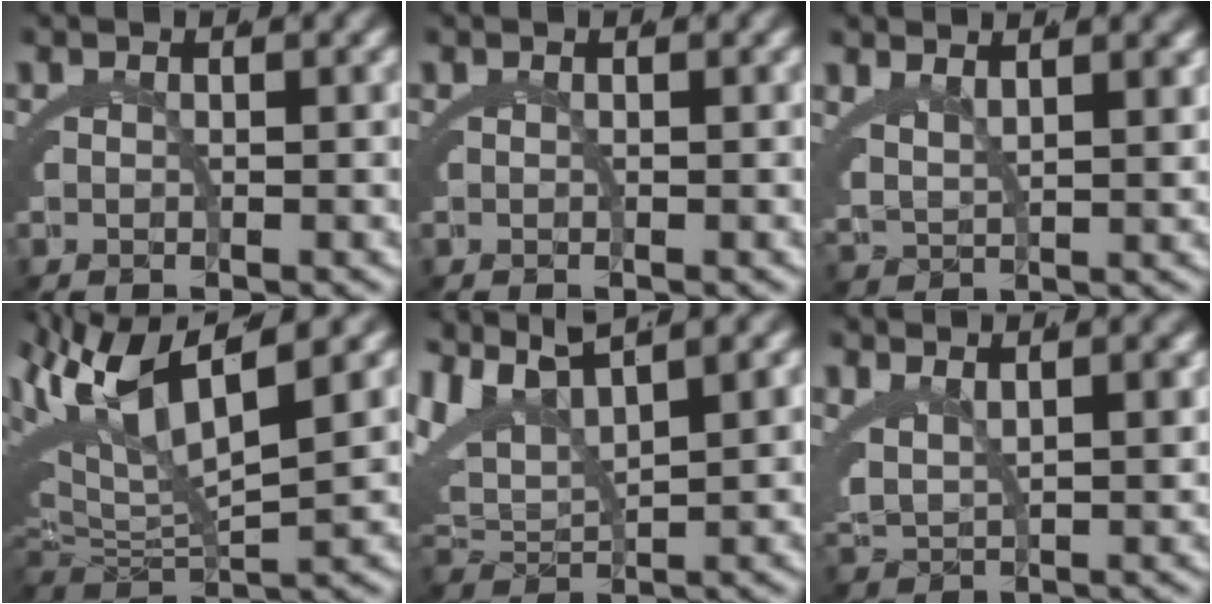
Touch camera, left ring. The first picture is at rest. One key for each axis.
{"total": 0.0}
{"total": 3.3, "fx": 2.4, "fy": 1.5, "fz": 1.7, "tx": -0.045, "ty": -0.013, "tz": 0.054}
{"total": 10.5, "fx": 4.4, "fy": 5.2, "fz": 8.0, "tx": -0.162, "ty": 0.013, "tz": 0.076}
{"total": 8.0, "fx": 3.8, "fy": 5.4, "fz": 4.5, "tx": -0.124, "ty": 0.007, "tz": 0.061}
{"total": 3.8, "fx": 2.0, "fy": 2.3, "fz": 2.3, "tx": -0.070, "ty": -0.022, "tz": 0.050}